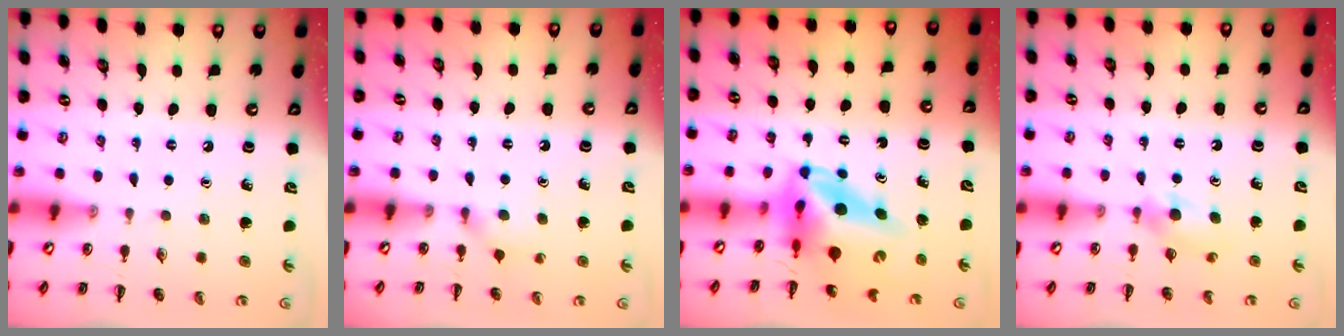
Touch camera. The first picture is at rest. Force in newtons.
{"total": 4.1, "press": 3.8, "slide": 1.4}
{"total": 10.4, "press": 10.0, "slide": 3.0}
{"total": 4.1, "press": 3.9, "slide": 1.2}